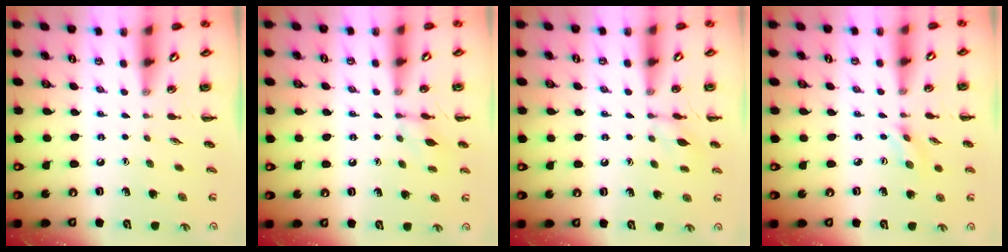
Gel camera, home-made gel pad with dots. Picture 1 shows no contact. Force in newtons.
{"total": 8.4, "press": 8.3, "slide": 1.6}
{"total": 7.9, "press": 7.7, "slide": 1.3}
{"total": 1.9, "press": 1.7, "slide": 0.8}